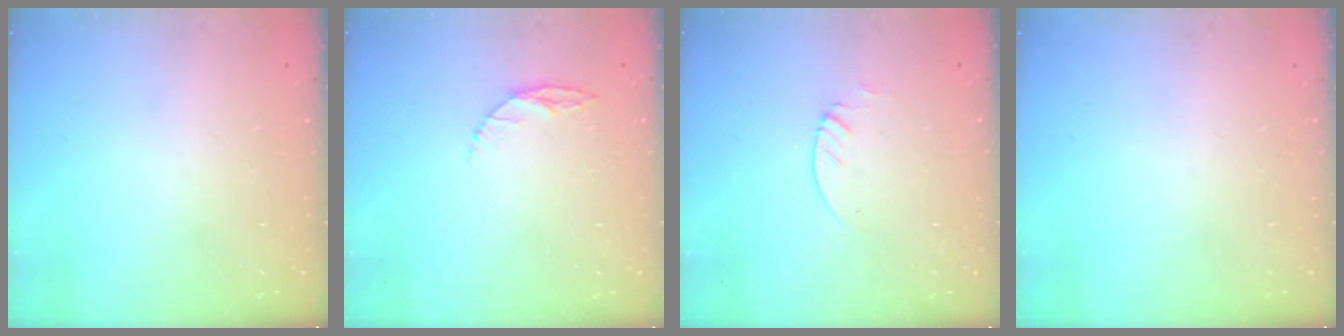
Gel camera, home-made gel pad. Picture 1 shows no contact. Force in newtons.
{"total": 5.0, "press": 5.0, "slide": 0.5}
{"total": 1.3, "press": 1.3, "slide": 0.1}
{"total": 0.0}